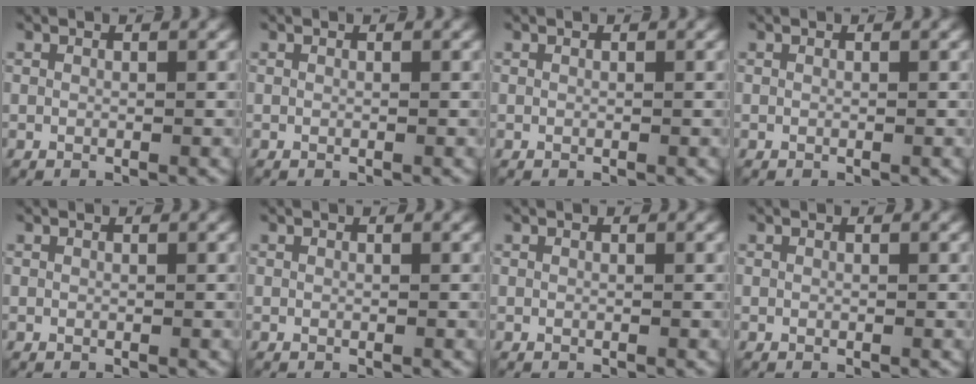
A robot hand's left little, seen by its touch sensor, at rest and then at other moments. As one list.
[{"total": 0.0}, {"total": 0.0}, {"total": 0.0}, {"total": 0.0}, {"total": 0.0}, {"total": 0.0}, {"total": 0.0}]